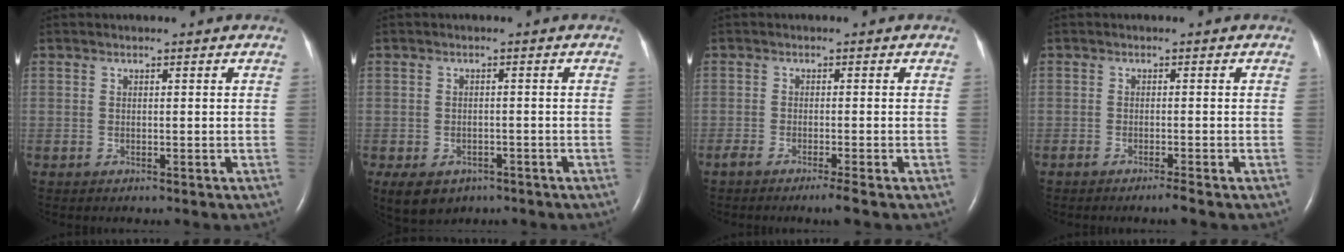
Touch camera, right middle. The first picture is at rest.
{"total": 8.2, "force": [-4.8, 5.7, 3.4], "torque": [-0.077, 0.000, -0.063]}
{"total": 2.5, "force": [-1.8, -0.4, 1.7], "torque": [-0.036, -0.006, -0.037]}
{"total": 1.5, "force": [-1.2, -0.4, 0.8], "torque": [-0.017, -0.001, -0.023]}